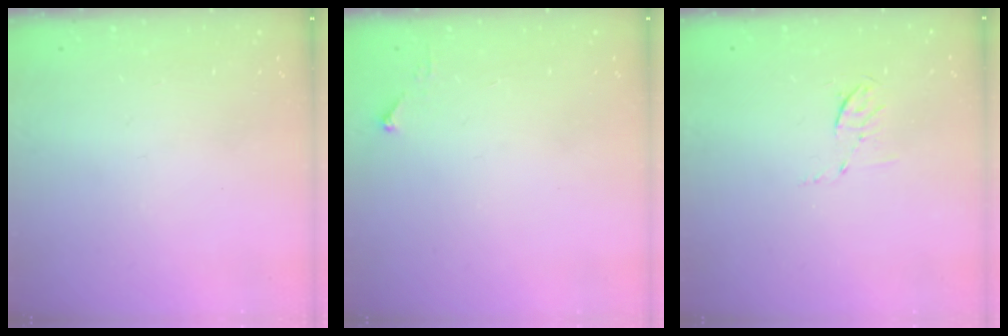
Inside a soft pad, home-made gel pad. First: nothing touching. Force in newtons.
{"total": 3.1, "press": 3.1, "slide": 0.4}
{"total": 4.2, "press": 3.9, "slide": 1.6}